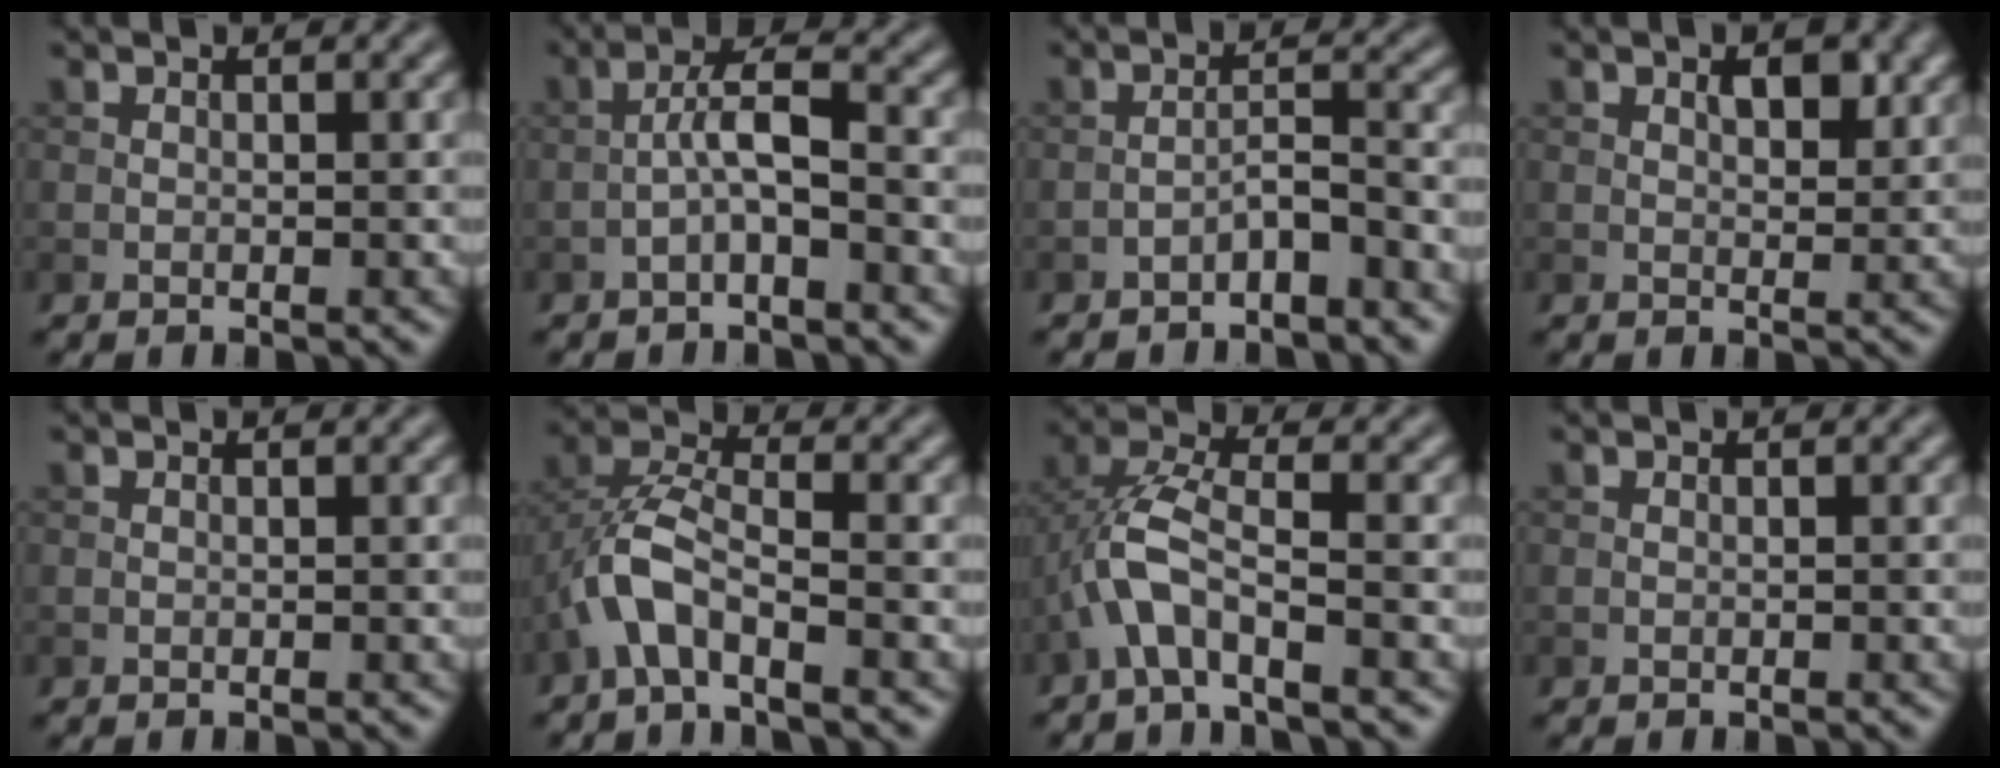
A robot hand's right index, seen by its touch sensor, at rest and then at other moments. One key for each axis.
{"total": 3.2, "fx": -1.2, "fy": 0.6, "fz": 2.8, "tx": -0.057, "ty": 0.015, "tz": -0.030}
{"total": 2.9, "fx": -2.2, "fy": 0.5, "fz": 1.8, "tx": -0.031, "ty": 0.014, "tz": -0.043}
{"total": 2.4, "fx": 1.0, "fy": 1.2, "fz": 1.8, "tx": -0.025, "ty": -0.003, "tz": 0.017}
{"total": 0.0}
{"total": 4.8, "fx": -2.4, "fy": 1.8, "fz": 3.7, "tx": -0.083, "ty": 0.012, "tz": -0.055}
{"total": 5.1, "fx": -2.2, "fy": 1.8, "fz": 4.3, "tx": -0.094, "ty": 0.014, "tz": -0.048}
{"total": 0.0}